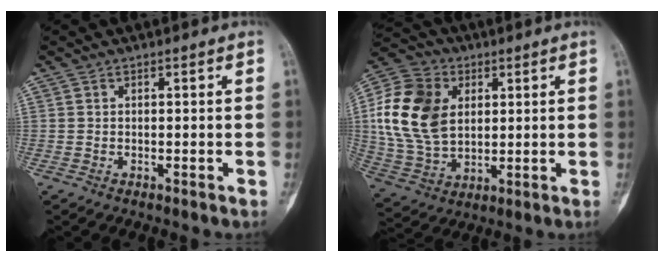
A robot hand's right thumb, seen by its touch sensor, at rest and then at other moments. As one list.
[{"total": 17.5, "force": [3.5, 12.6, 11.6], "torque": [-0.210, 0.001, 0.066]}]